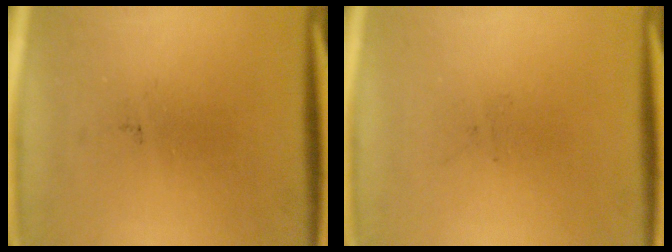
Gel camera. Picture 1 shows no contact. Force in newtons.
{"total": 0.0}